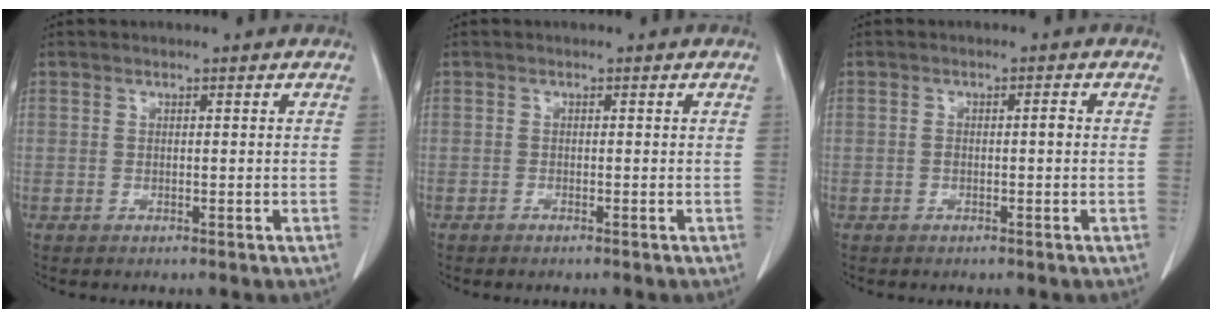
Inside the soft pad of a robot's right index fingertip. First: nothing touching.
{"total": 0.5, "force": [-0.5, 0.1, 0.2], "torque": [-0.006, -0.002, -0.008]}
{"total": 1.7, "force": [-0.4, 0.3, 1.6], "torque": [-0.027, 0.006, -0.008]}